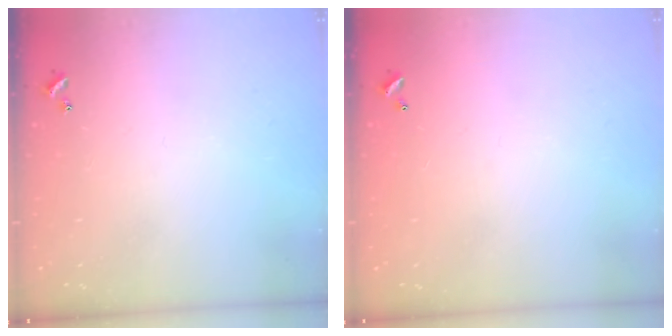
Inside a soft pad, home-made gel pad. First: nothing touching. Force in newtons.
{"total": 2.9, "press": 2.9, "slide": 0.1}